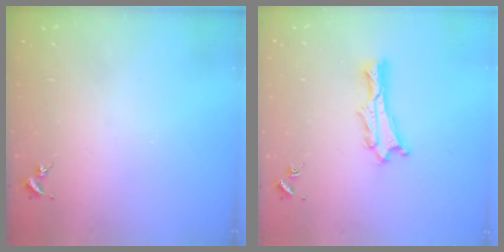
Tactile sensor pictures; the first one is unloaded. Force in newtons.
{"total": 2.0, "press": 2.0, "slide": 0.2}